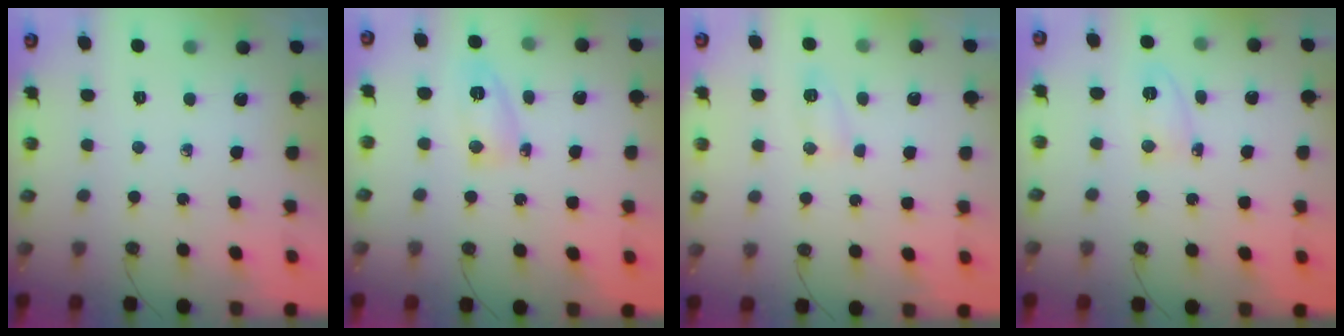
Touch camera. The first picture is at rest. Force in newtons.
{"total": 5.5, "press": 5.5, "slide": 0.6}
{"total": 6.0, "press": 6.0, "slide": 0.7}
{"total": 3.7, "press": 3.6, "slide": 0.9}